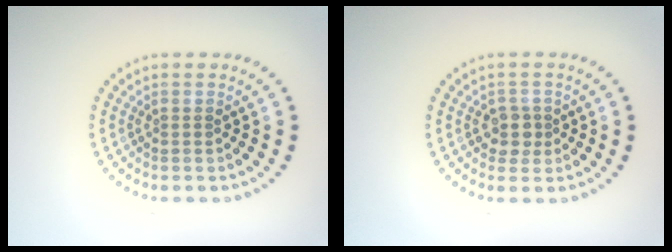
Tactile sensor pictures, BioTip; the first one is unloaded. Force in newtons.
{"total": 1.9, "press": 1.7, "slide": 0.9}